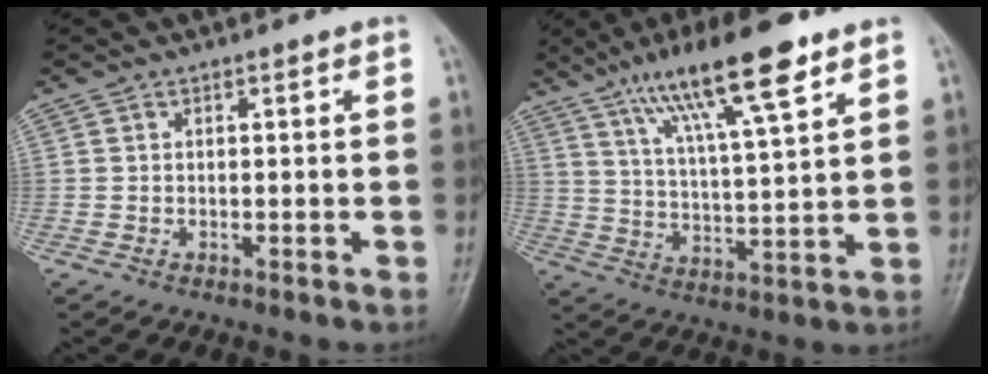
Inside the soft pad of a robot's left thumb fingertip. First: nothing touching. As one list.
[{"total": 16.2, "force": [9.7, 3.1, 12.5], "torque": [-0.208, -0.032, 0.173]}]